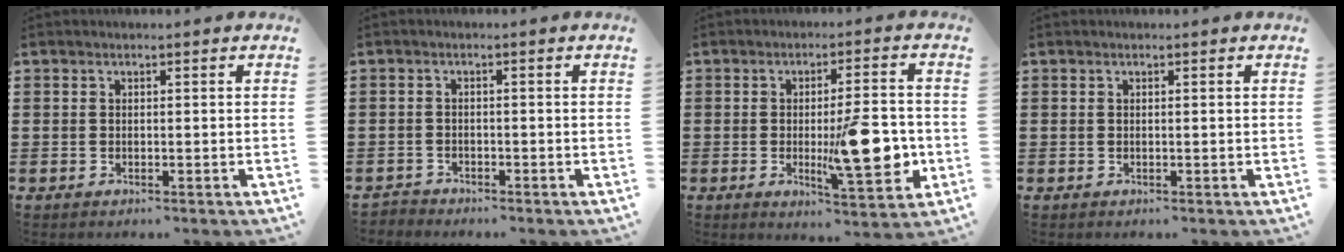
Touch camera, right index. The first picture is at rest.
{"total": 1.4, "force": [-1.3, 0.4, -0.1], "torque": [-0.002, 0.004, -0.030]}
{"total": 12.1, "force": [-1.7, 3.2, 11.6], "torque": [-0.169, -0.012, -0.024]}
{"total": 0.0}